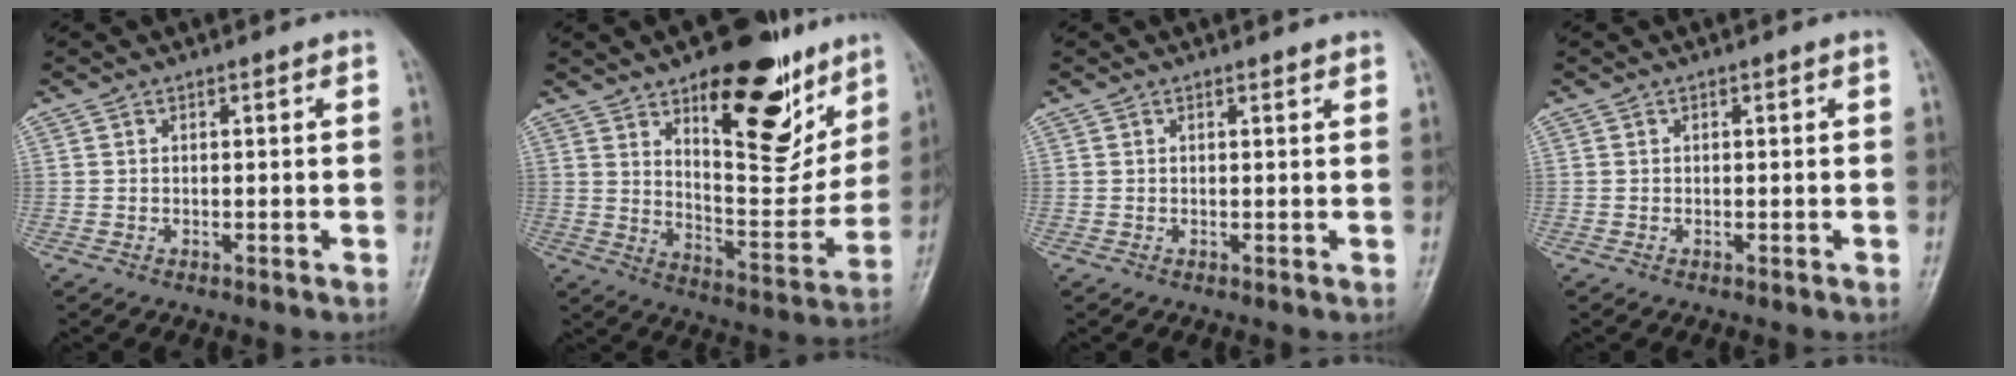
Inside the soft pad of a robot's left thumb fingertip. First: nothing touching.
{"total": 22.7, "force": [12.5, 9.8, 16.2], "torque": [-0.172, -0.071, 0.194]}
{"total": 0.6, "force": [0.6, 0.1, 0.1], "torque": [-0.004, -0.003, 0.006]}
{"total": 0.0}